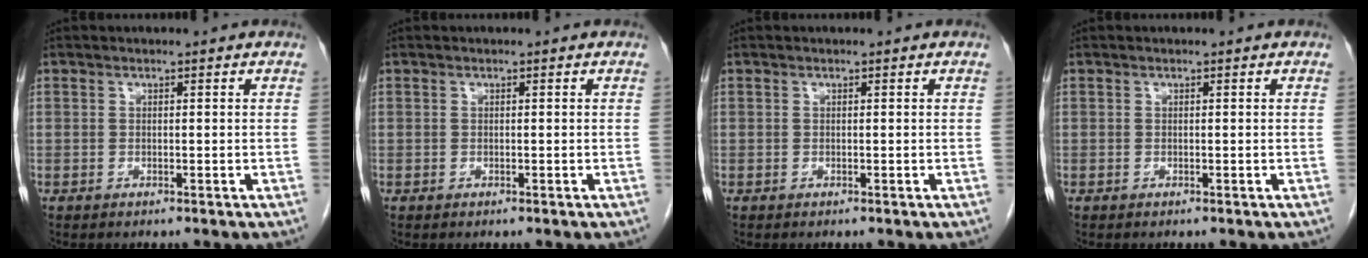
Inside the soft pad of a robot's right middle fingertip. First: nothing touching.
{"total": 0.0}
{"total": 0.0}
{"total": 0.0}